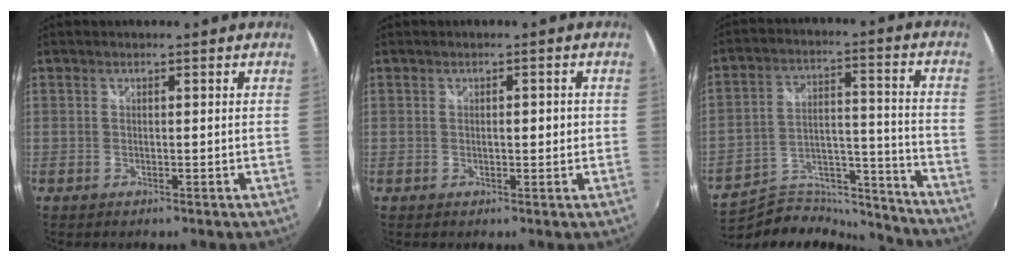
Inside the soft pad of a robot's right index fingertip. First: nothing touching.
{"total": 1.6, "force": [-0.1, 0.9, 1.3], "torque": [-0.016, 0.004, -0.001]}
{"total": 19.0, "force": [-17.5, 5.6, 4.5], "torque": [-0.081, 0.043, -0.262]}